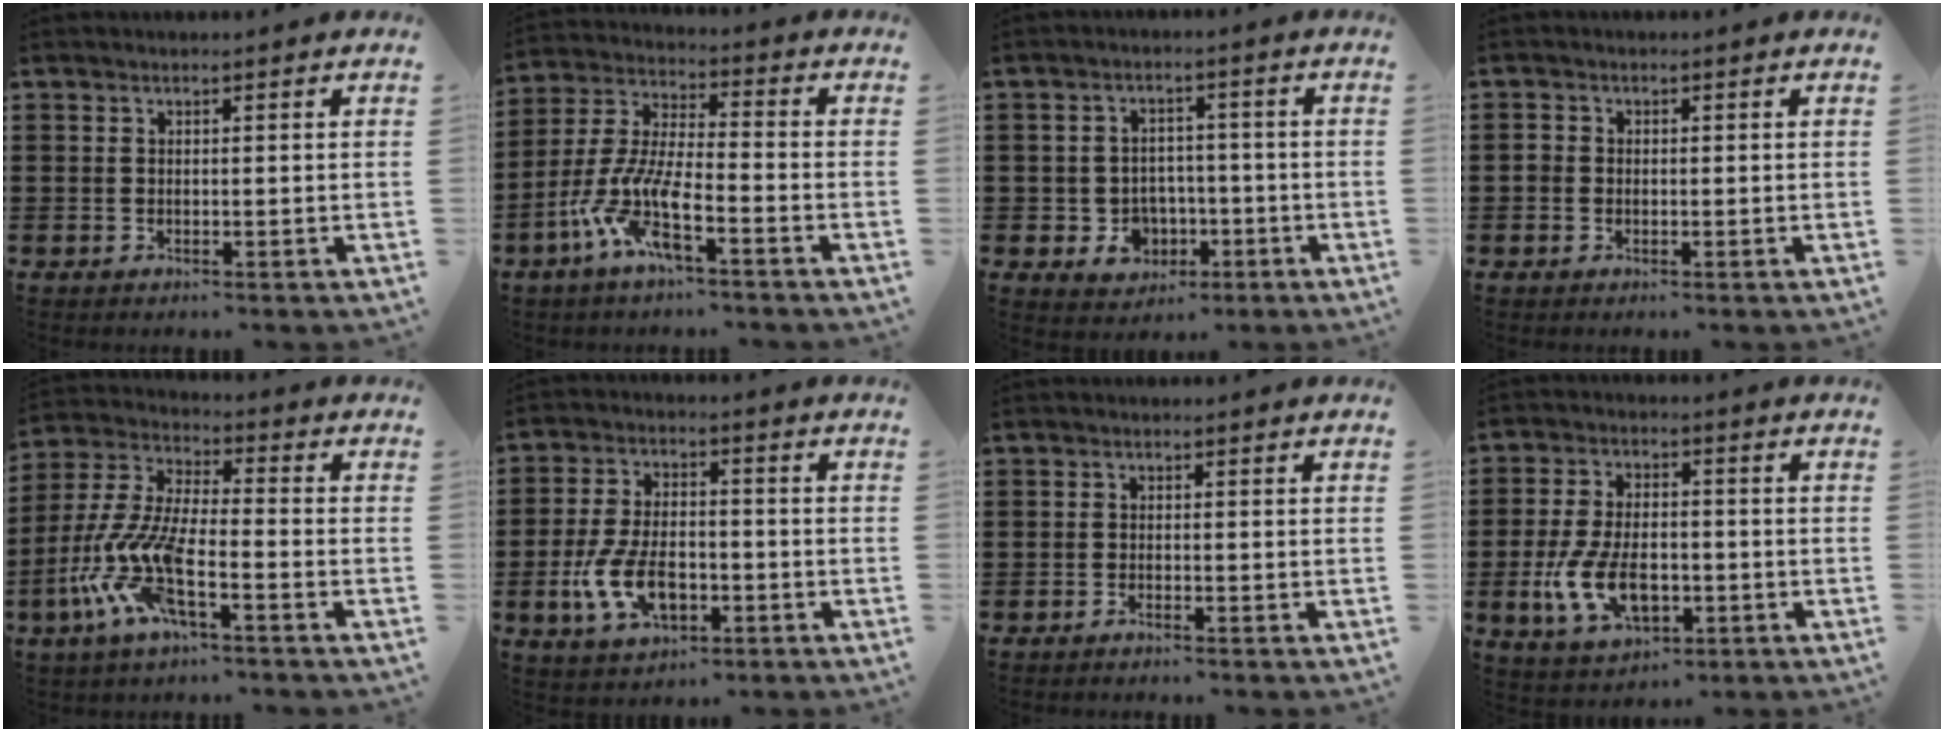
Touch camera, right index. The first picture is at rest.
{"total": 9.3, "force": [-5.8, 2.0, 6.9], "torque": [-0.186, -0.021, -0.122]}
{"total": 4.7, "force": [-1.7, 4.1, 1.6], "torque": [-0.042, 0.010, -0.029]}
{"total": 1.1, "force": [-0.4, 0.9, 0.3], "torque": [-0.008, 0.003, -0.009]}
{"total": 10.5, "force": [-5.8, 2.8, 8.3], "torque": [-0.225, -0.031, -0.129]}
{"total": 8.9, "force": [-3.1, 4.6, 7.0], "torque": [-0.157, -0.002, -0.058]}
{"total": 0.8, "force": [-0.8, -0.1, 0.2], "torque": [-0.003, 0.000, -0.015]}
{"total": 9.5, "force": [-2.8, 5.1, 7.5], "torque": [-0.158, -0.005, -0.052]}